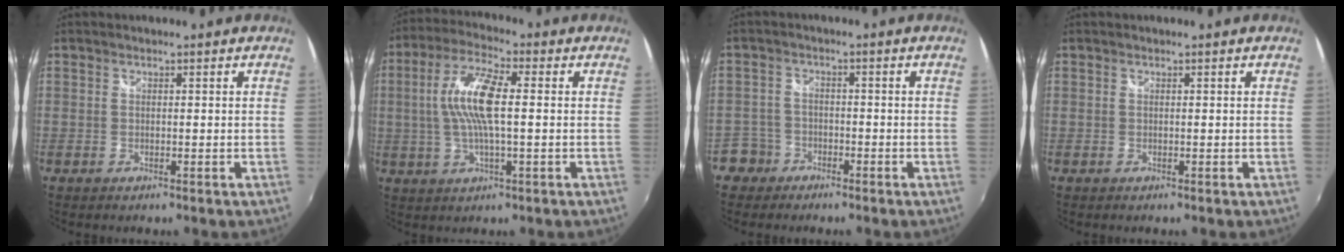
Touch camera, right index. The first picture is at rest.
{"total": 10.9, "force": [0.8, 2.8, 10.6], "torque": [-0.207, 0.009, 0.013]}
{"total": 4.9, "force": [-3.0, 3.8, -0.1], "torque": [-0.004, 0.024, -0.061]}
{"total": 0.0}